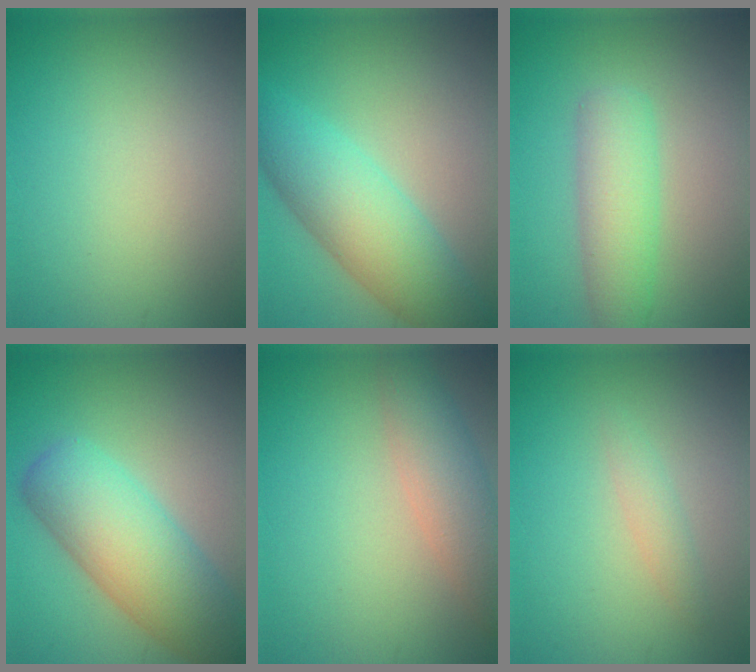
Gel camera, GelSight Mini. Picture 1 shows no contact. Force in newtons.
{"total": 7.1, "press": 7.1, "slide": 0.2}
{"total": 4.2, "press": 4.2, "slide": 0.0}
{"total": 8.4, "press": 8.4, "slide": 0.4}
{"total": 3.9, "press": 3.9, "slide": 0.1}
{"total": 1.3, "press": 1.3, "slide": 0.0}